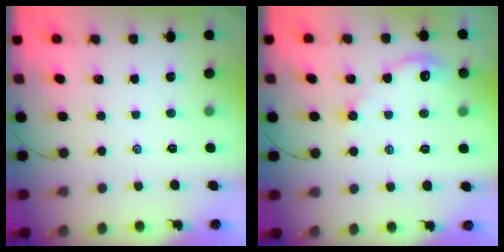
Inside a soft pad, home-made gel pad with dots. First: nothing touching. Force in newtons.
{"total": 4.3, "press": 4.3, "slide": 0.7}